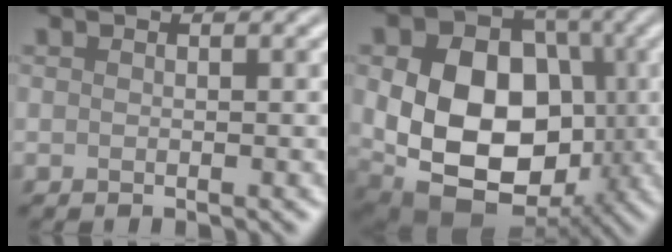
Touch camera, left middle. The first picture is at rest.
{"total": 15.2, "force": [-0.8, 11.5, 10.0], "torque": [-0.151, -0.008, -0.015]}